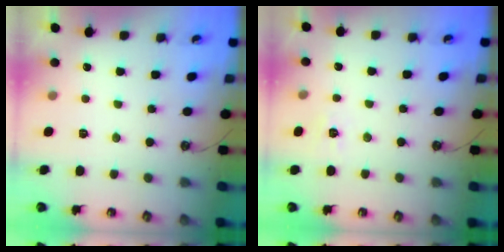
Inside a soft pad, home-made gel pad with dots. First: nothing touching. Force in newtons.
{"total": 5.7, "press": 5.7, "slide": 0.6}